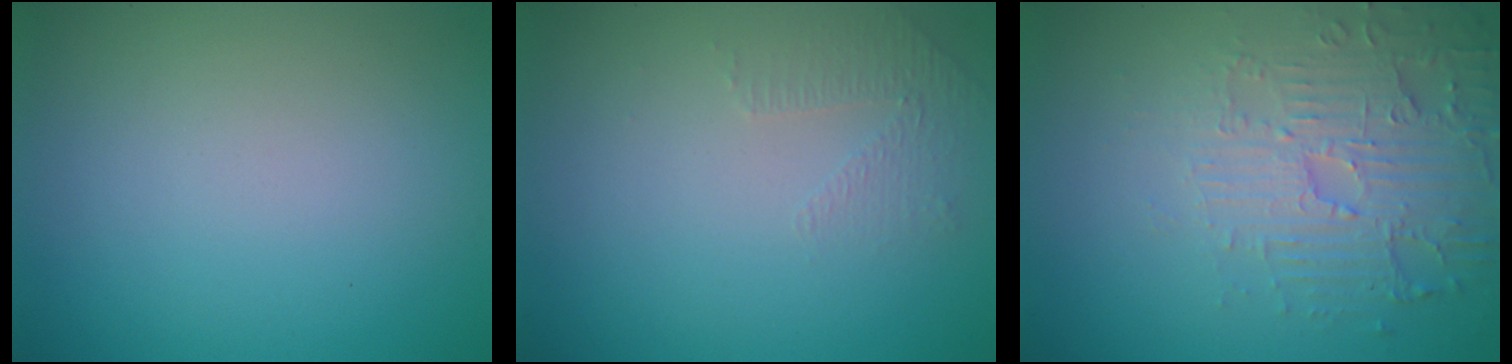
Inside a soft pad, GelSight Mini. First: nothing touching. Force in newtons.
{"total": 1.1, "press": 0.6, "slide": 1.0}
{"total": 5.3, "press": 3.6, "slide": 3.8}